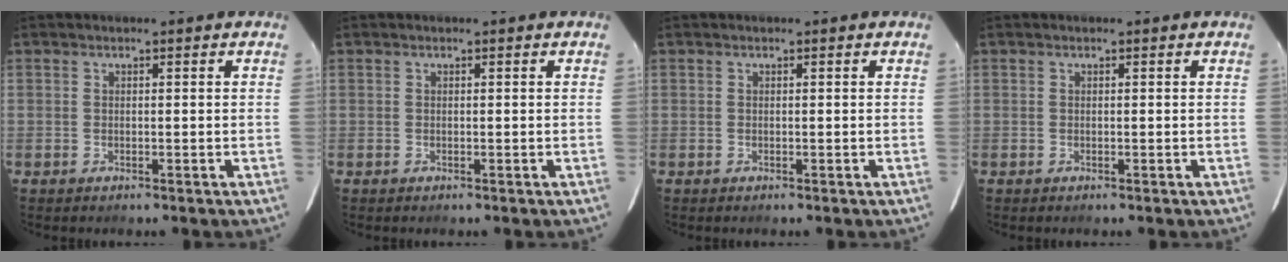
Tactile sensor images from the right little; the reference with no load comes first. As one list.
[{"total": 0.0}, {"total": 0.0}, {"total": 0.0}]